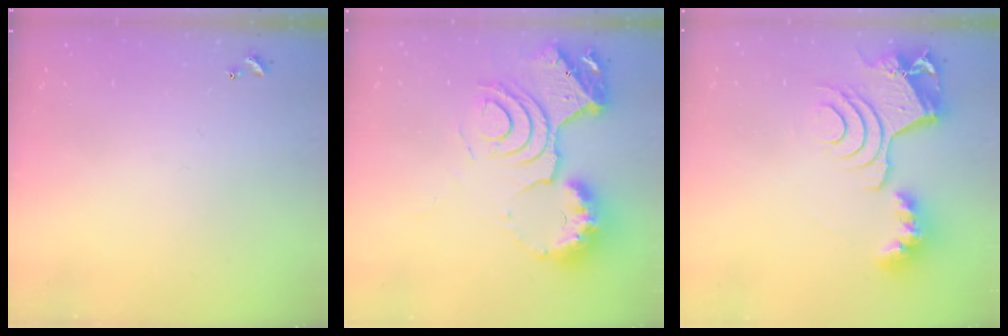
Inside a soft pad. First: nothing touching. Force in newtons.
{"total": 19.8, "press": 19.8, "slide": 1.3}
{"total": 14.2, "press": 14.0, "slide": 1.9}